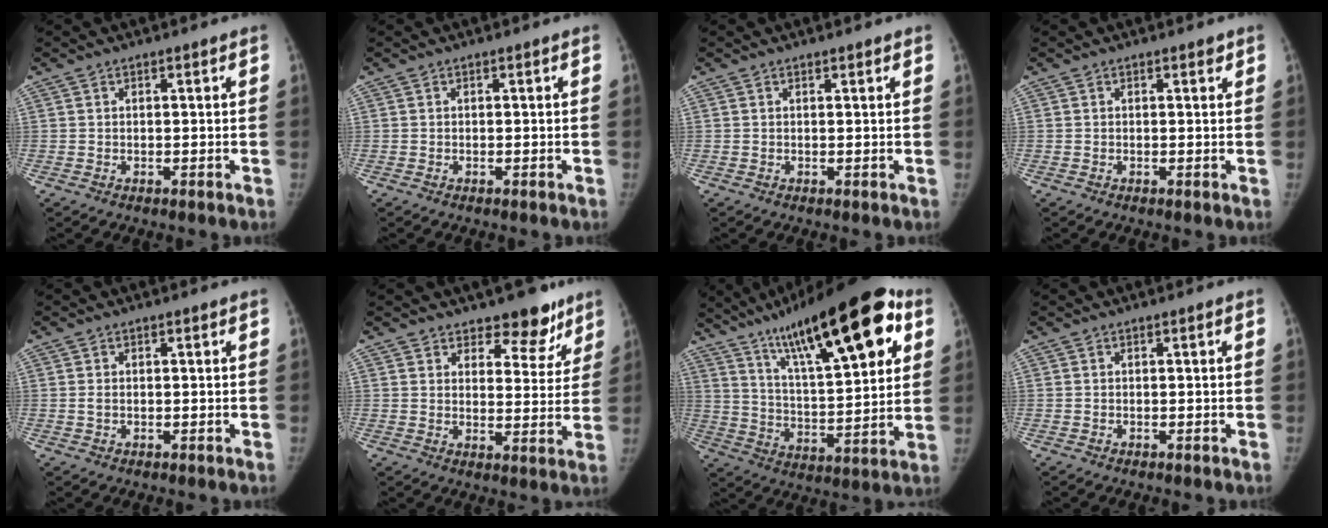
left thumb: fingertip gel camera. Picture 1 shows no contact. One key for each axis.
{"total": 0.0}
{"total": 0.8, "fx": 0.7, "fy": 0.2, "fz": 0.4, "tx": -0.001, "ty": -0.001, "tz": 0.010}
{"total": 0.7, "fx": 0.5, "fy": 0.4, "fz": 0.3, "tx": 0.002, "ty": -0.003, "tz": 0.006}
{"total": 0.8, "fx": 0.2, "fy": 0.6, "fz": 0.5, "tx": -0.010, "ty": 0.000, "tz": 0.006}
{"total": 9.1, "fx": 7.0, "fy": 4.9, "fz": 3.2, "tx": 0.008, "ty": -0.045, "tz": 0.092}
{"total": 28.2, "fx": 14.2, "fy": 8.4, "fz": 22.8, "tx": -0.329, "ty": -0.017, "tz": 0.234}
{"total": 0.0}